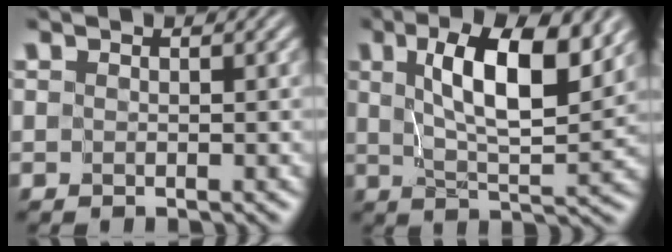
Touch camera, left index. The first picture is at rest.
{"total": 9.2, "force": [2.8, 3.2, 8.1], "torque": [-0.132, -0.001, 0.049]}